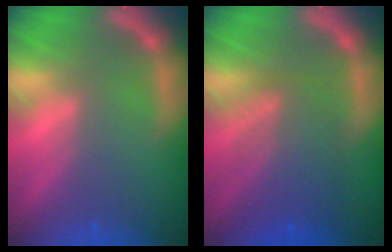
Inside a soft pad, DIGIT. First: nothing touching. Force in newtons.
{"total": 6.6}